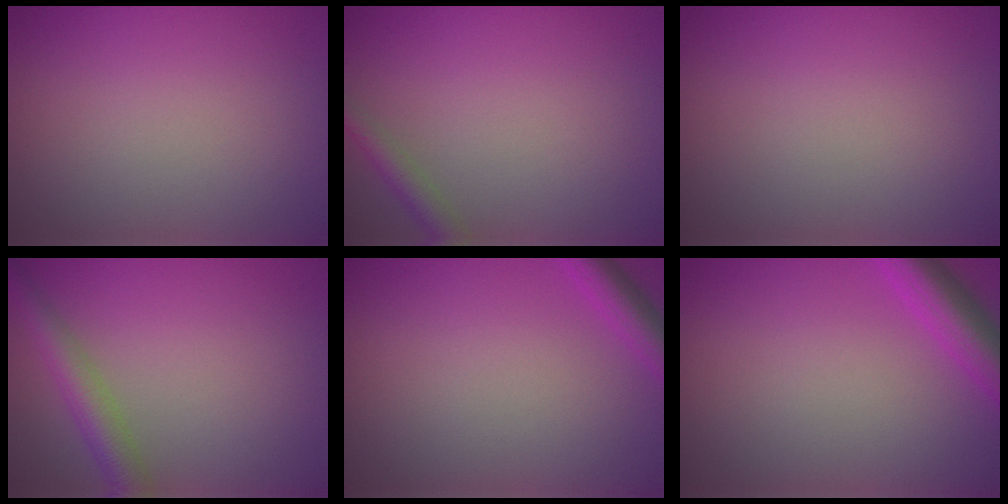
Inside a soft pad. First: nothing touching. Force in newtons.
{"total": 1.9, "press": 1.9, "slide": 0.0}
{"total": 0.0}
{"total": 3.4, "press": 3.4, "slide": 0.1}
{"total": 2.4, "press": 2.4, "slide": 0.2}
{"total": 4.3, "press": 4.3, "slide": 0.3}